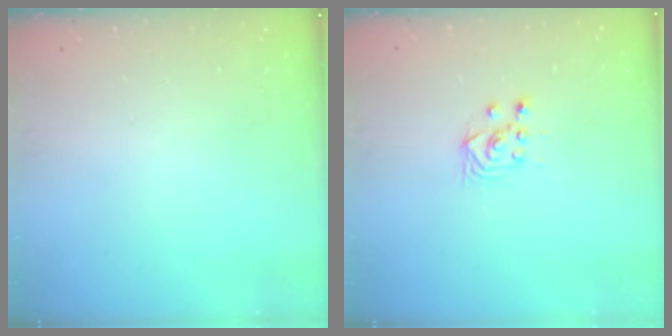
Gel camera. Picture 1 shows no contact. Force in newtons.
{"total": 3.7, "press": 3.4, "slide": 1.6}